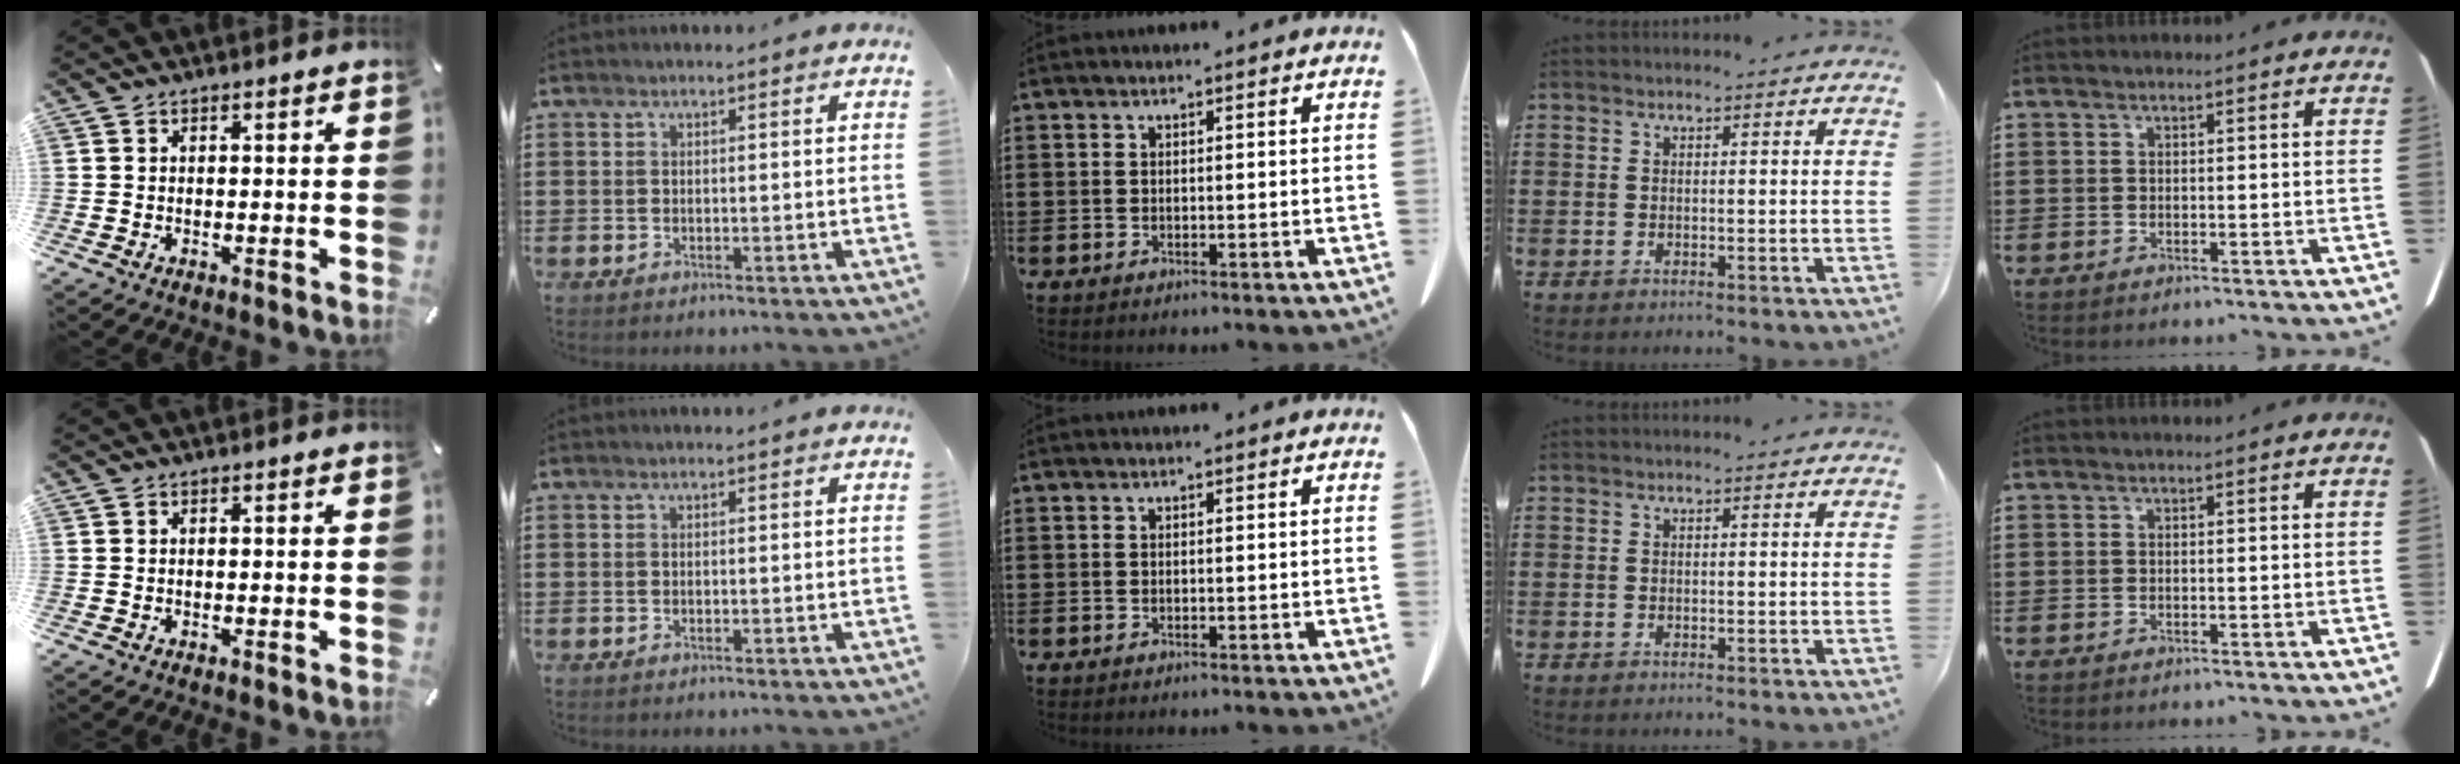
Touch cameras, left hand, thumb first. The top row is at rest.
{}